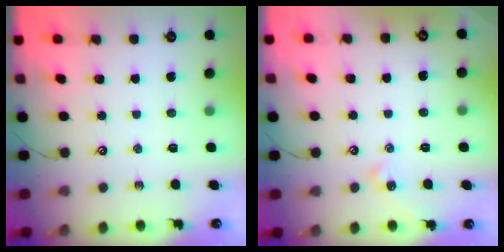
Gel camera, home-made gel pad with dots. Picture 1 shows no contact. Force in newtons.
{"total": 2.6, "press": 2.6, "slide": 0.6}